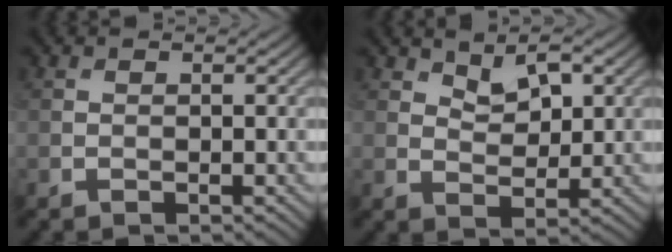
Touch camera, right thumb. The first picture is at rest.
{"total": 4.3, "force": [2.4, 2.2, 2.7], "torque": [-0.054, -0.005, 0.044]}